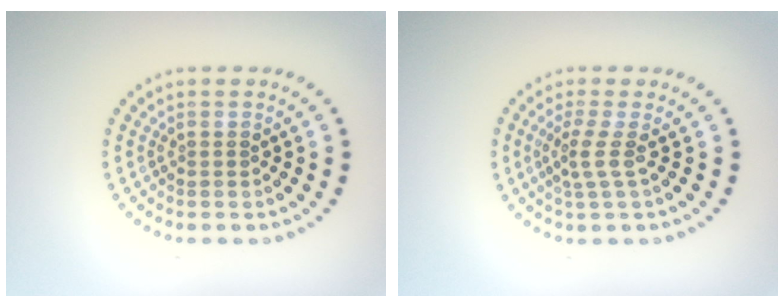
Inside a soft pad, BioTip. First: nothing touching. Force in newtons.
{"total": 2.0, "press": 1.4, "slide": 1.3}